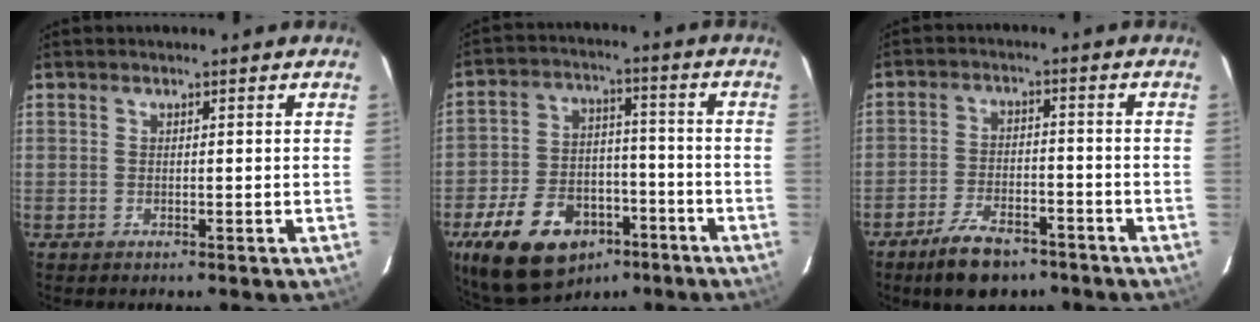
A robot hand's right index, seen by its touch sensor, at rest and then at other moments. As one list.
[{"total": 18.6, "force": [-11.0, 11.5, 9.7], "torque": [-0.215, 0.013, -0.164]}, {"total": 9.9, "force": [-7.2, 4.4, 5.1], "torque": [-0.118, 0.000, -0.117]}]